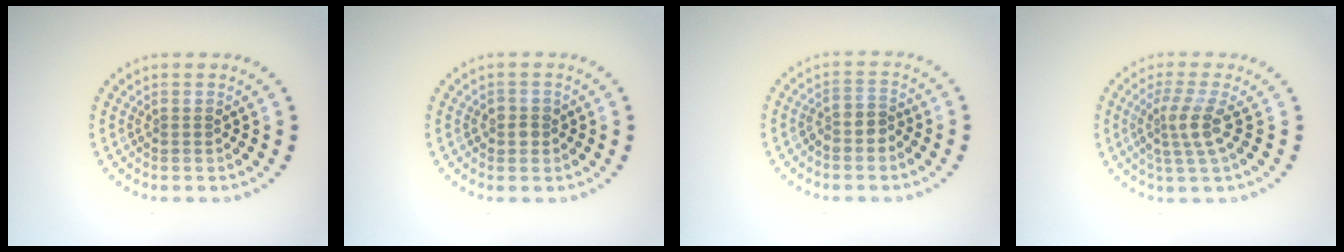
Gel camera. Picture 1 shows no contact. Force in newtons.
{"total": 1.4, "press": 1.3, "slide": 0.5}
{"total": 1.5, "press": 1.2, "slide": 0.9}
{"total": 2.9, "press": 2.2, "slide": 1.9}